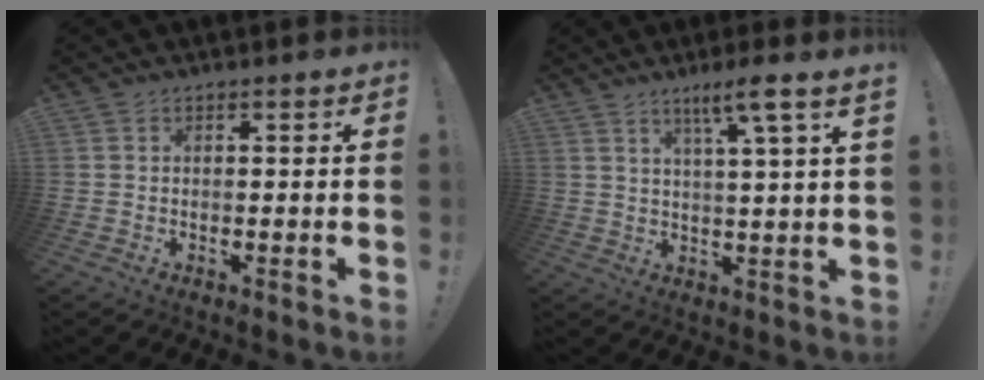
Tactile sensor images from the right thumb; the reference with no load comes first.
{"total": 7.3, "force": [4.0, -1.2, 6.0], "torque": [-0.092, -0.020, 0.055]}